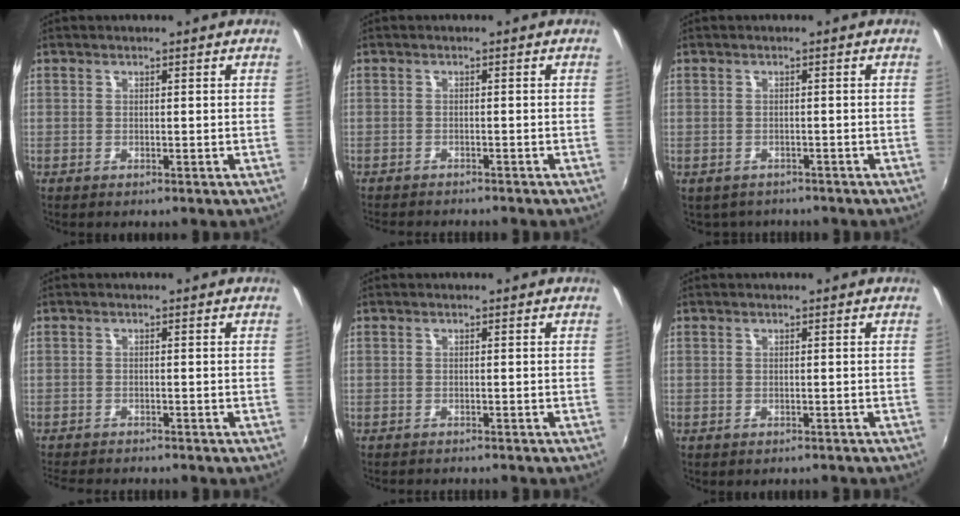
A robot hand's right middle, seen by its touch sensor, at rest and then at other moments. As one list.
[{"total": 4.7, "force": [-4.4, 0.7, 1.4], "torque": [-0.040, -0.016, -0.069]}, {"total": 2.9, "force": [-2.2, 1.8, 0.2], "torque": [-0.013, -0.009, -0.031]}, {"total": 6.8, "force": [-6.3, 1.1, 2.3], "torque": [-0.061, -0.019, -0.100]}, {"total": 3.4, "force": [-3.2, 0.5, 1.0], "torque": [-0.028, -0.013, -0.048]}, {"total": 1.9, "force": [-1.7, 0.7, 0.5], "torque": [-0.012, -0.010, -0.021]}]